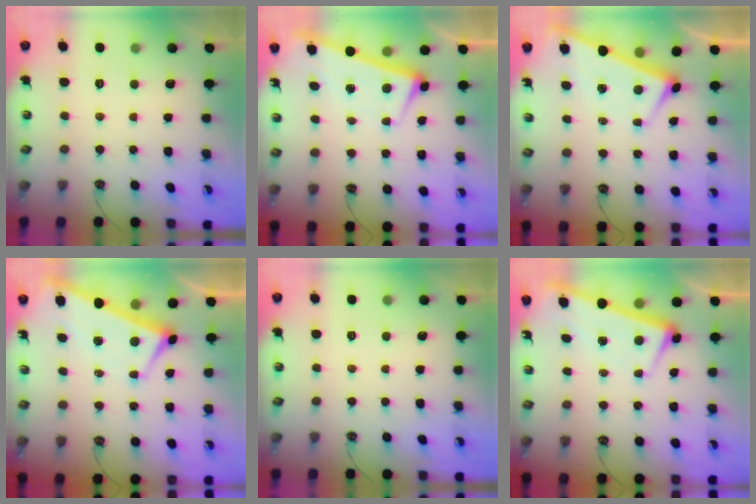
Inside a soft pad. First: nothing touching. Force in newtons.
{"total": 2.8, "press": 2.6, "slide": 1.0}
{"total": 3.0, "press": 3.0, "slide": 0.0}
{"total": 2.8, "press": 2.7, "slide": 0.9}
{"total": 0.0}
{"total": 2.3, "press": 2.2, "slide": 0.7}